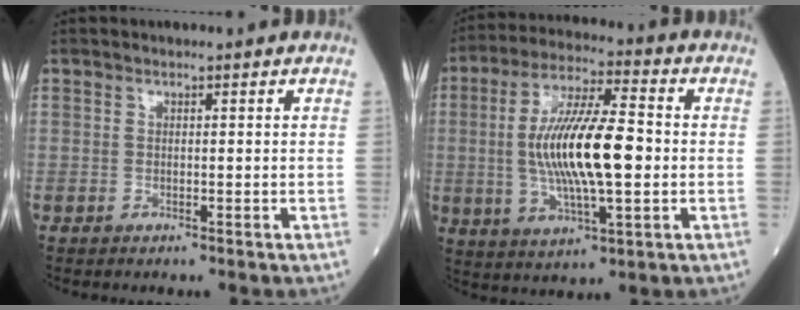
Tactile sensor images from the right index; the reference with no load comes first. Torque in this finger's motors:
{"motor_torque": [2.14, 0.00, 0.45, 0.21]}